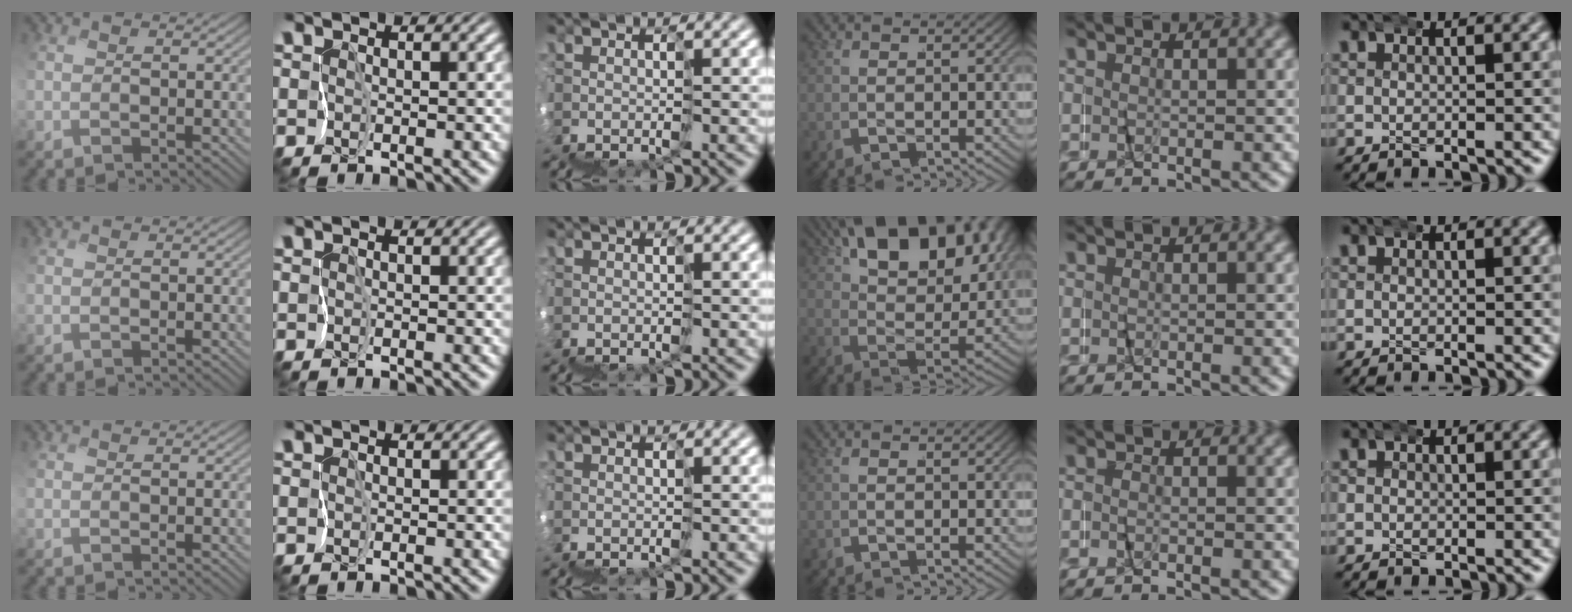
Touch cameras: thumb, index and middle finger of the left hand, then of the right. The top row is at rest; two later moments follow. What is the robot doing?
{"motion": "wrap", "object": "napkin"}